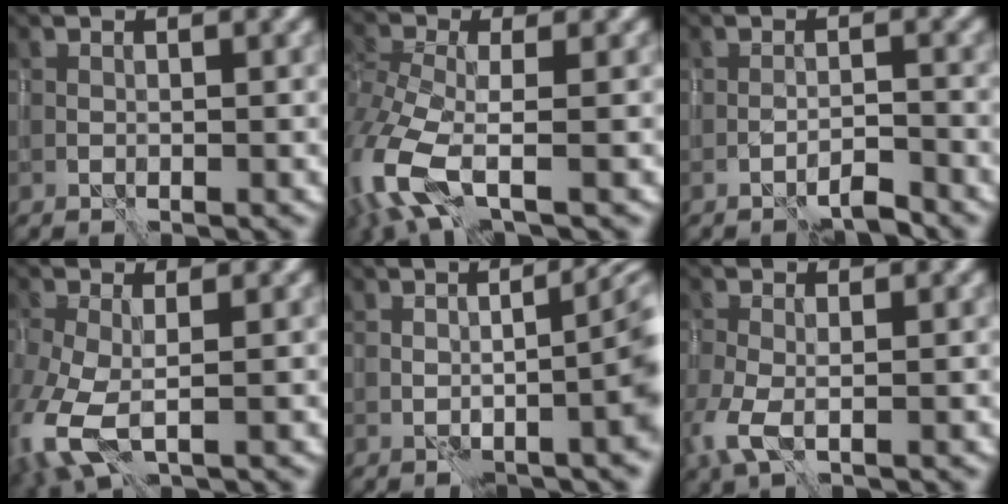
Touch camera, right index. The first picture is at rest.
{"total": 8.0, "force": [-3.6, 3.3, 6.3], "torque": [-0.160, -0.015, -0.084]}
{"total": 1.7, "force": [-1.5, 0.0, 0.7], "torque": [-0.006, 0.007, -0.030]}
{"total": 5.8, "force": [-1.8, 2.8, 4.7], "torque": [-0.134, -0.021, -0.038]}
{"total": 6.8, "force": [-0.6, 2.3, 6.4], "torque": [-0.056, 0.009, -0.007]}
{"total": 3.1, "force": [-1.0, 1.2, 2.6], "torque": [-0.071, -0.006, -0.024]}